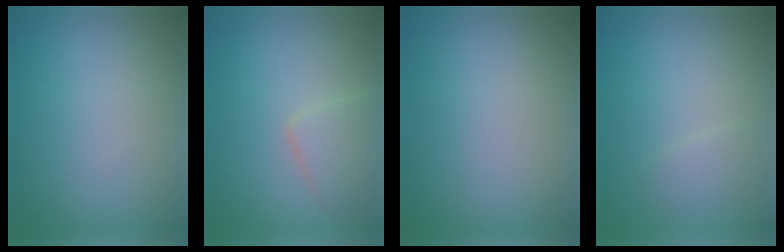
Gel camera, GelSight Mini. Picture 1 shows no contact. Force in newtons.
{"total": 2.4, "press": 2.4, "slide": 0.0}
{"total": 0.0}
{"total": 1.2, "press": 1.2, "slide": 0.0}